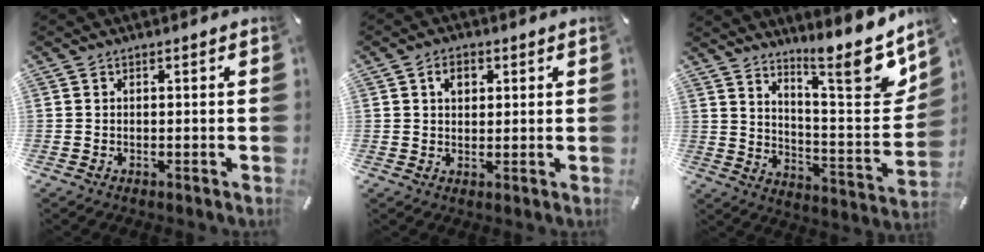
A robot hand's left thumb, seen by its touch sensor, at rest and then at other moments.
{"total": 3.3, "force": [1.3, 2.4, 1.9], "torque": [-0.027, 0.001, 0.018]}
{"total": 16.4, "force": [12.4, 3.5, 10.1], "torque": [-0.136, -0.117, 0.196]}